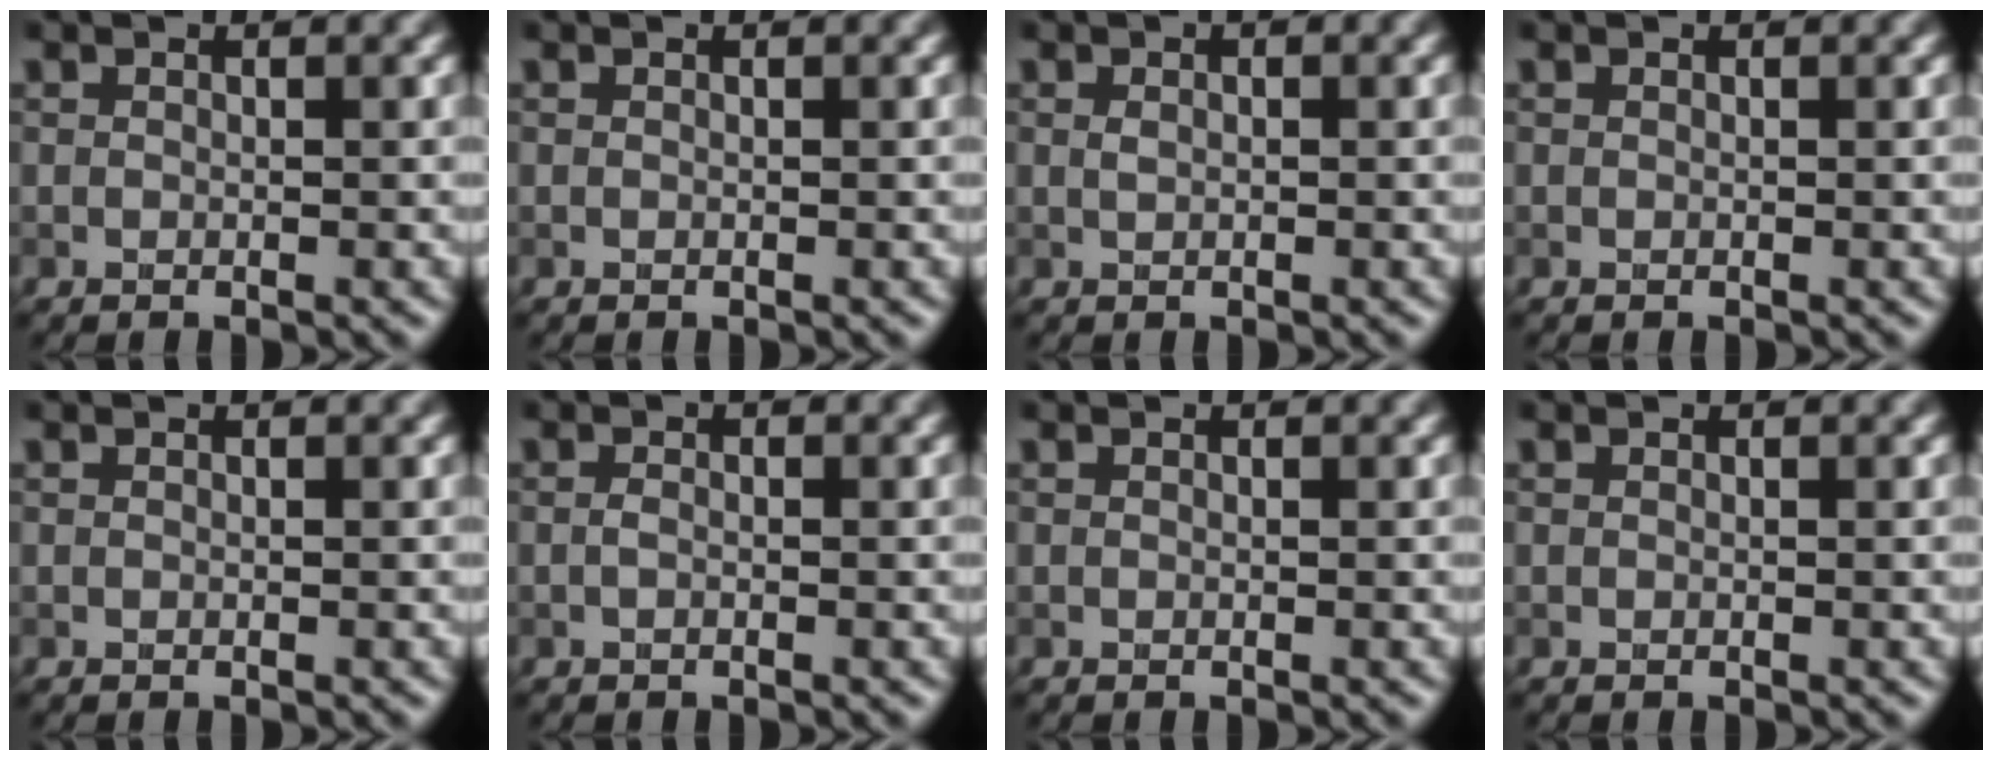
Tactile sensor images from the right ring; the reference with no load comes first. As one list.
[{"total": 0.0}, {"total": 0.8, "force": [0.1, 0.5, 0.6], "torque": [-0.010, 0.002, 0.002]}, {"total": 0.0}, {"total": 0.0}, {"total": 0.8, "force": [-0.2, 0.4, 0.7], "torque": [-0.014, 0.002, -0.006]}, {"total": 0.0}, {"total": 0.0}]